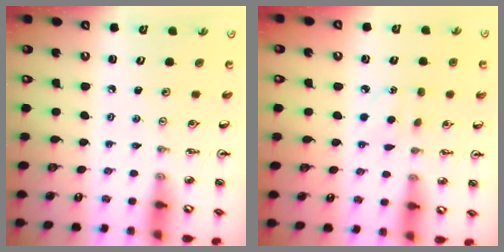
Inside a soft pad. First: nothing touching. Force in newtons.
{"total": 3.9, "press": 3.9, "slide": 0.6}